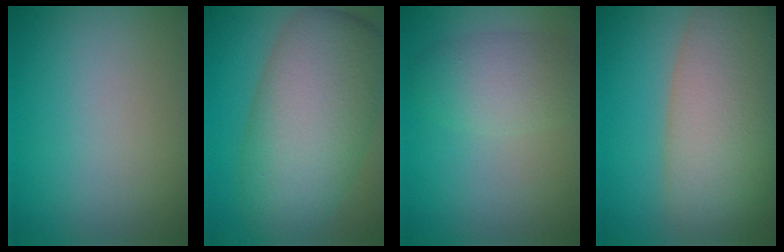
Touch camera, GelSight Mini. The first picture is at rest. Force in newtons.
{"total": 11.2, "press": 11.2, "slide": 0.6}
{"total": 3.8, "press": 3.8, "slide": 0.1}
{"total": 11.8, "press": 11.8, "slide": 0.7}